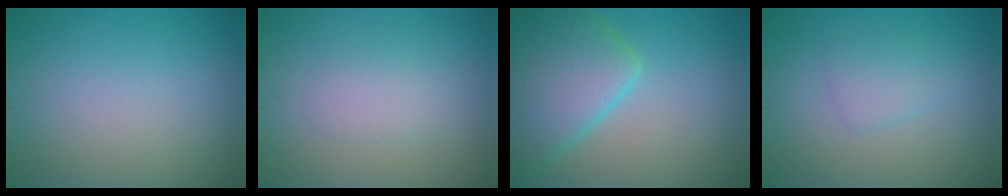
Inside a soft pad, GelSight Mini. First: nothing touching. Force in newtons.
{"total": 1.8, "press": 1.8, "slide": 0.1}
{"total": 8.5, "press": 8.5, "slide": 0.5}
{"total": 1.9, "press": 1.9, "slide": 0.0}